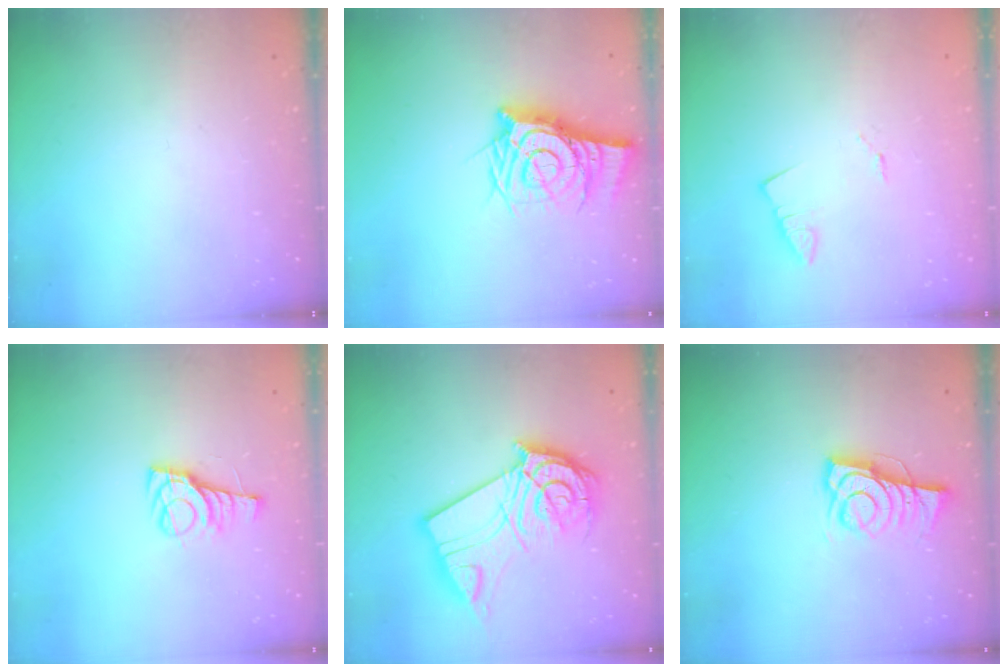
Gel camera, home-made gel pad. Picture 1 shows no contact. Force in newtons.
{"total": 10.8, "press": 10.8, "slide": 1.1}
{"total": 1.3, "press": 1.3, "slide": 0.1}
{"total": 8.9, "press": 8.9, "slide": 0.9}
{"total": 16.8, "press": 16.8, "slide": 1.8}
{"total": 7.7, "press": 7.6, "slide": 0.8}